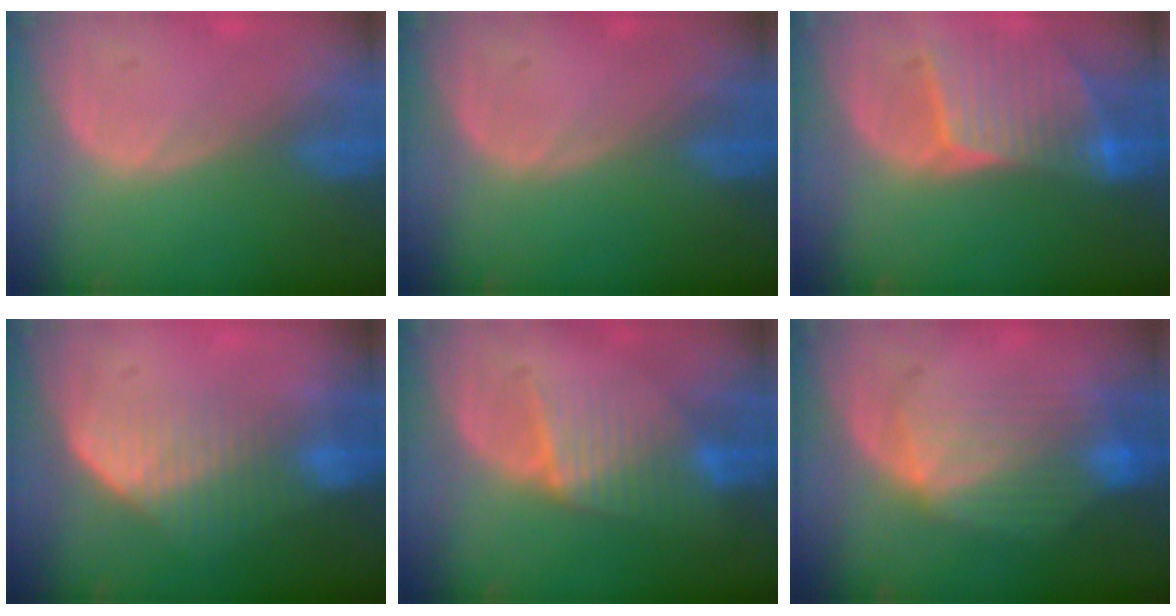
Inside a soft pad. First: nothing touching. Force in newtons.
{"total": 0.0}
{"total": 8.7, "press": 7.8, "slide": 3.9}
{"total": 7.3, "press": 6.2, "slide": 3.7}
{"total": 6.4, "press": 6.2, "slide": 1.6}
{"total": 8.9, "press": 8.2, "slide": 3.4}